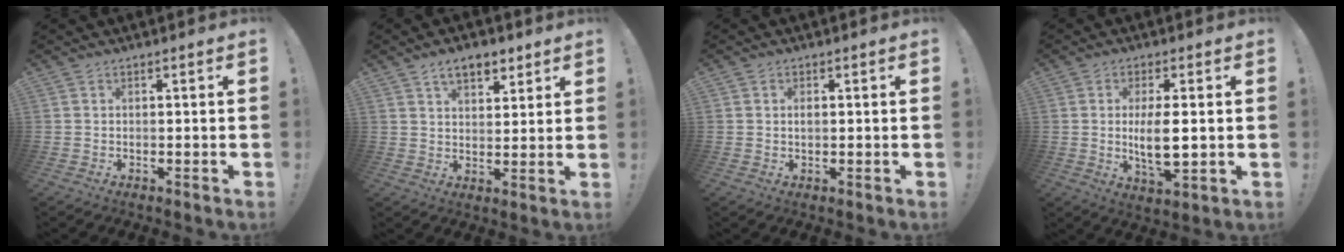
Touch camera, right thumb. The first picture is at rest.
{"total": 7.8, "force": [4.9, 4.5, 4.2], "torque": [-0.061, -0.014, 0.088]}
{"total": 1.0, "force": [0.0, 0.7, 0.7], "torque": [-0.014, 0.003, -0.001]}
{"total": 8.8, "force": [0.1, 3.2, 8.2], "torque": [-0.144, -0.019, -0.004]}